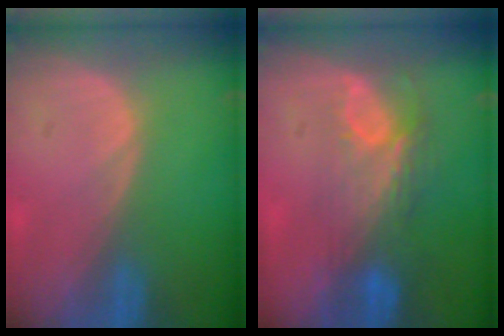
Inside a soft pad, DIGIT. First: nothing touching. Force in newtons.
{"total": 7.6, "press": 6.7, "slide": 3.5}